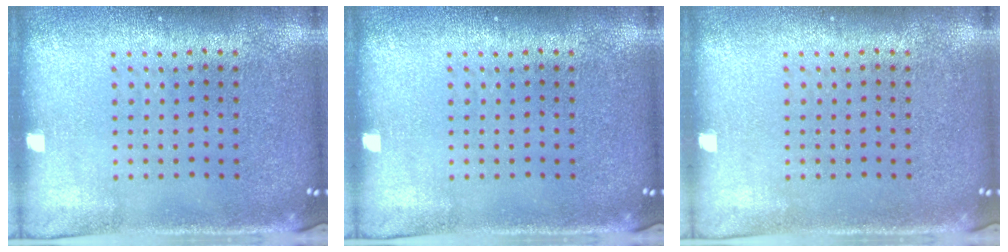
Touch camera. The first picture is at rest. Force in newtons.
{"total": 0.0}
{"total": 0.0}